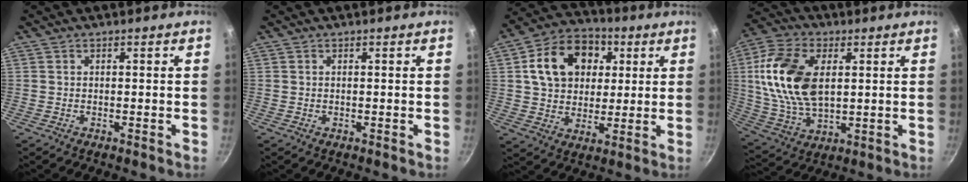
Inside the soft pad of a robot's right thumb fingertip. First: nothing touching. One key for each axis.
{"total": 0.0}
{"total": 16.2, "fx": 4.4, "fy": 12.3, "fz": 9.6, "tx": -0.133, "ty": 0.013, "tz": 0.065}
{"total": 17.8, "fx": 3.2, "fy": 10.7, "fz": 13.8, "tx": -0.254, "ty": -0.003, "tz": 0.063}